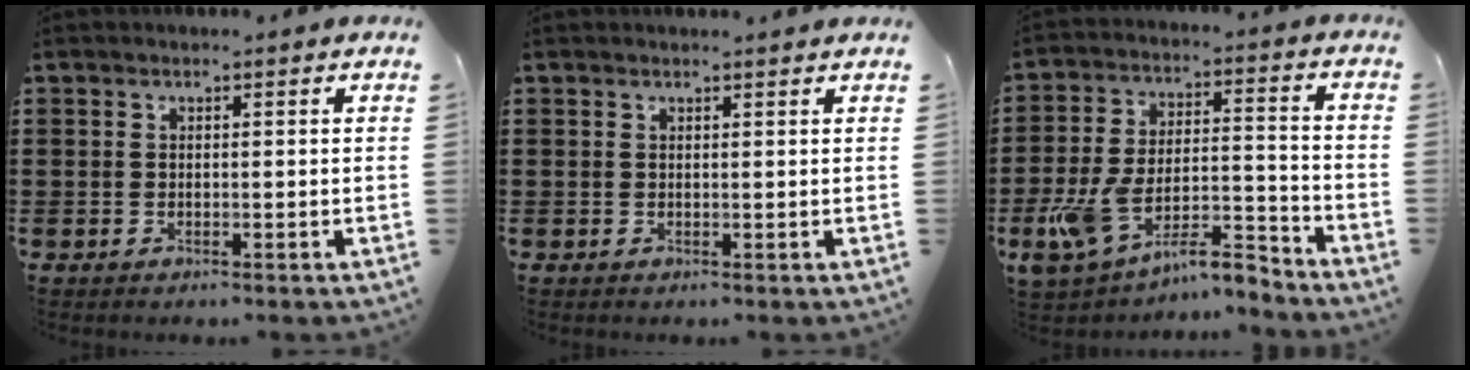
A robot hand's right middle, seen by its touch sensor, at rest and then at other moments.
{"total": 0.5, "force": [0.5, 0.0, 0.2], "torque": [0.004, -0.004, 0.008]}
{"total": 11.0, "force": [-8.8, 3.0, 5.8], "torque": [-0.117, 0.021, -0.173]}